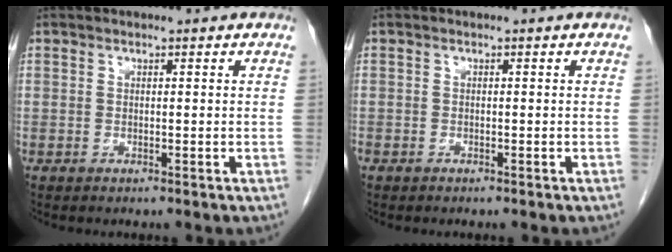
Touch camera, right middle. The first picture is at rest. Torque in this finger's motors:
{"motor_torque": [1.04, -1.10, 0.90, 0.15]}